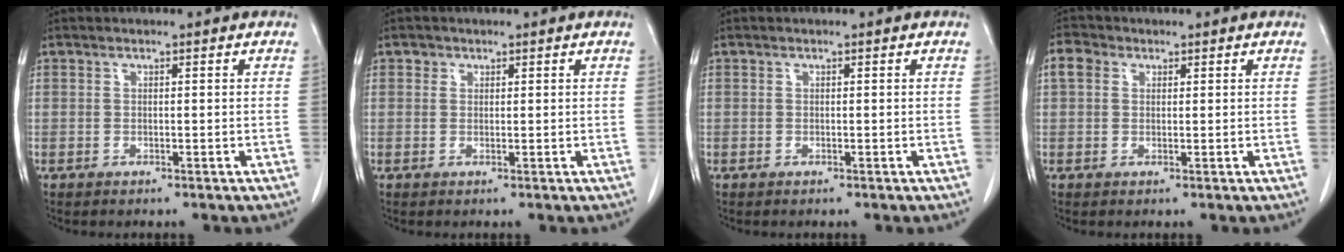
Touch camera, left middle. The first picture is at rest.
{"total": 1.0, "force": [0.5, 0.9, 0.1], "torque": [0.008, -0.001, 0.003]}
{"total": 0.0}
{"total": 3.0, "force": [1.2, 2.5, 1.3], "torque": [-0.031, 0.016, 0.022]}